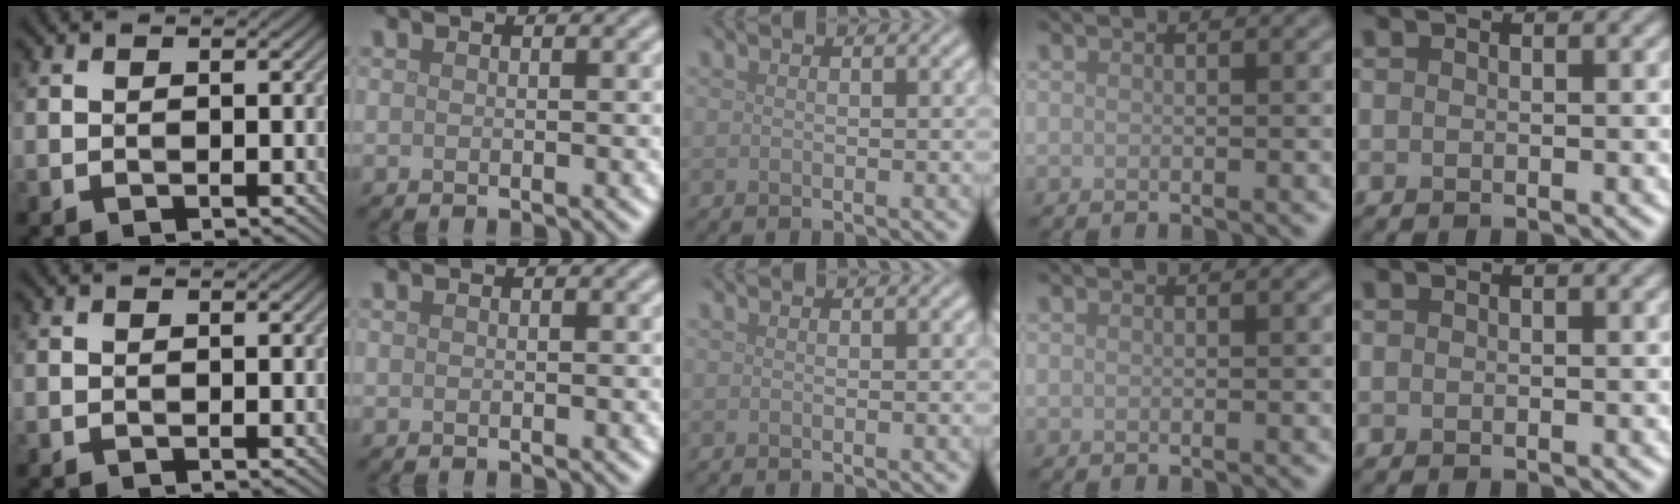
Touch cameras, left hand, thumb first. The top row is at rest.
{}